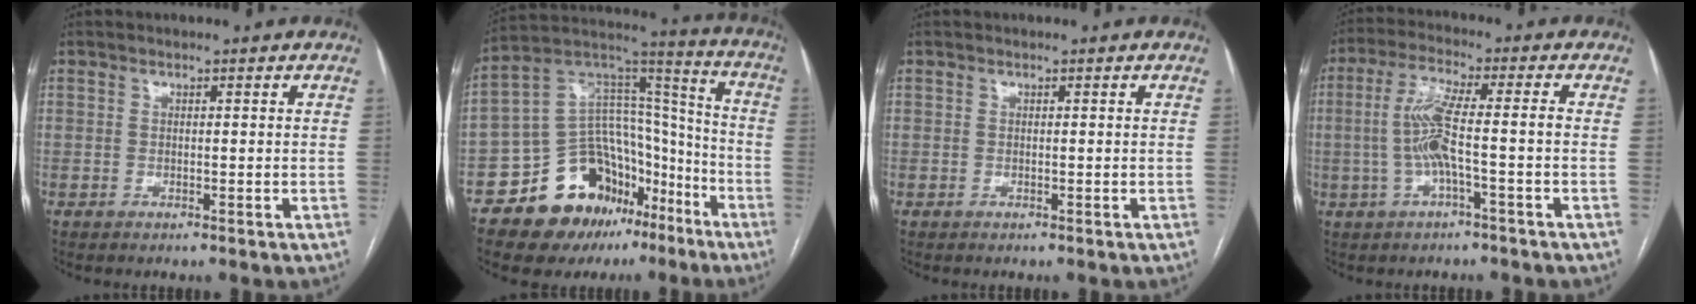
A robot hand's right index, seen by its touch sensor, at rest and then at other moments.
{"total": 18.6, "force": [-11.3, 11.5, 9.3], "torque": [-0.132, 0.081, -0.176]}
{"total": 0.0}
{"total": 7.2, "force": [-1.1, 0.6, 7.1], "torque": [-0.152, 0.018, -0.022]}